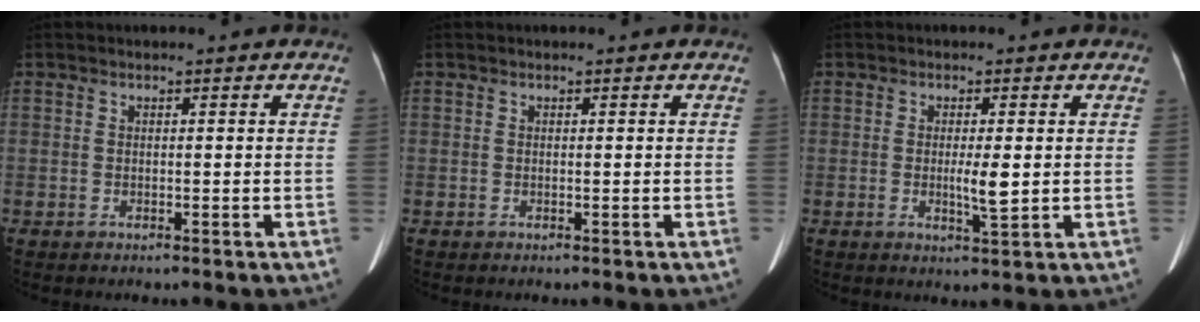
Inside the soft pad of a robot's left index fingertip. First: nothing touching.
{"total": 0.0}
{"total": 3.4, "force": [-0.1, 0.5, 3.3], "torque": [-0.060, -0.005, 0.000]}